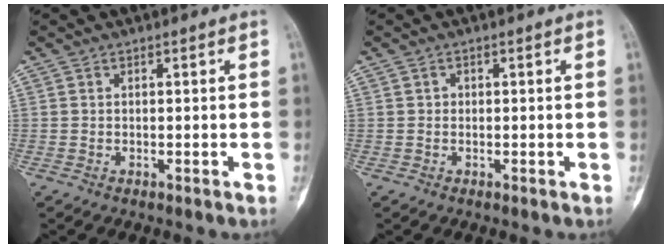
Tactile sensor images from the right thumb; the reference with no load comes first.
{"total": 0.8, "force": [0.0, 0.7, 0.2], "torque": [0.002, 0.004, -0.002]}